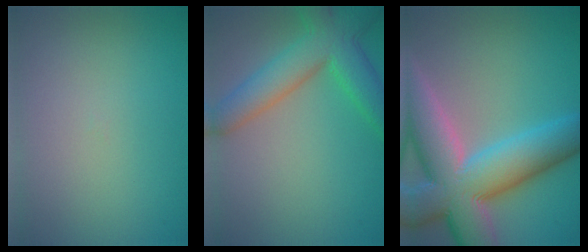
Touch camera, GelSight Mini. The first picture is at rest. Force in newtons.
{"total": 6.7, "press": 6.7, "slide": 0.4}
{"total": 13.9, "press": 13.9, "slide": 0.9}